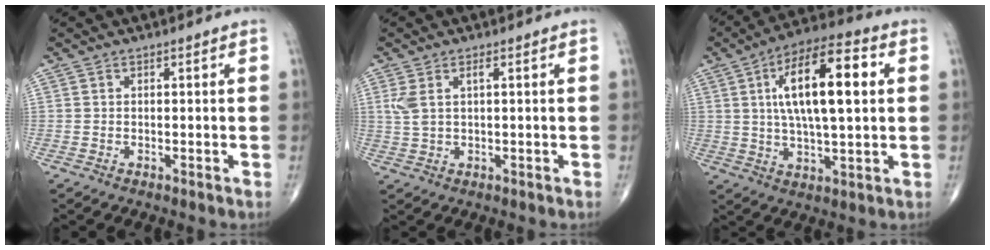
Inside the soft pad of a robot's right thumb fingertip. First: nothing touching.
{"total": 3.9, "force": [1.2, 1.4, 3.4], "torque": [-0.091, 0.009, 0.031]}
{"total": 17.3, "force": [3.6, 6.2, 15.7], "torque": [-0.254, 0.012, 0.054]}